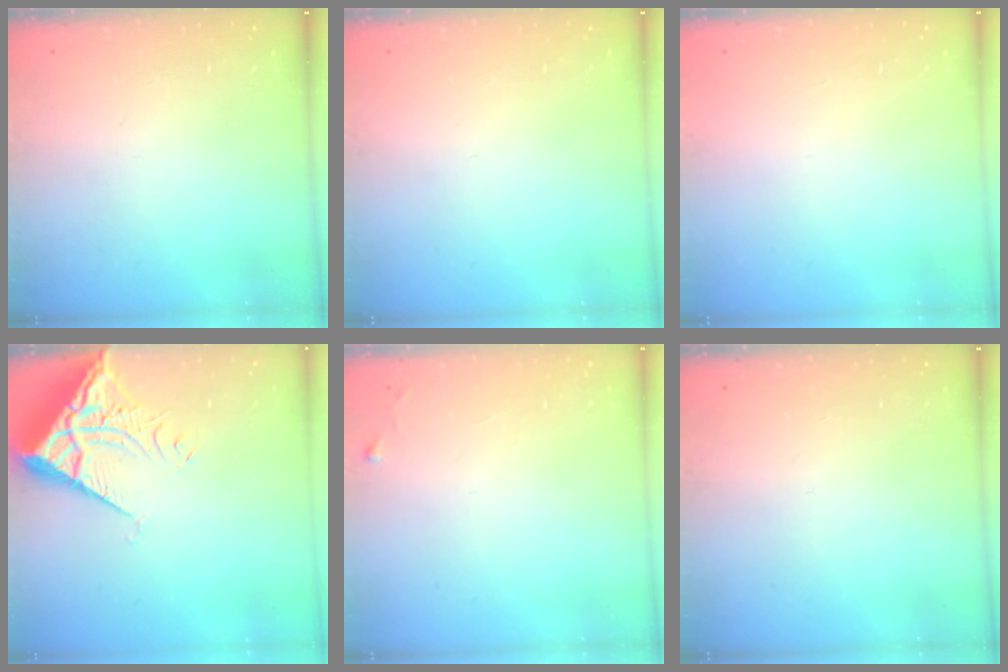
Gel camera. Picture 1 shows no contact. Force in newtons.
{"total": 0.0}
{"total": 1.5, "press": 1.5, "slide": 0.1}
{"total": 7.5, "press": 7.4, "slide": 1.0}
{"total": 3.3, "press": 3.3, "slide": 0.5}
{"total": 0.0}